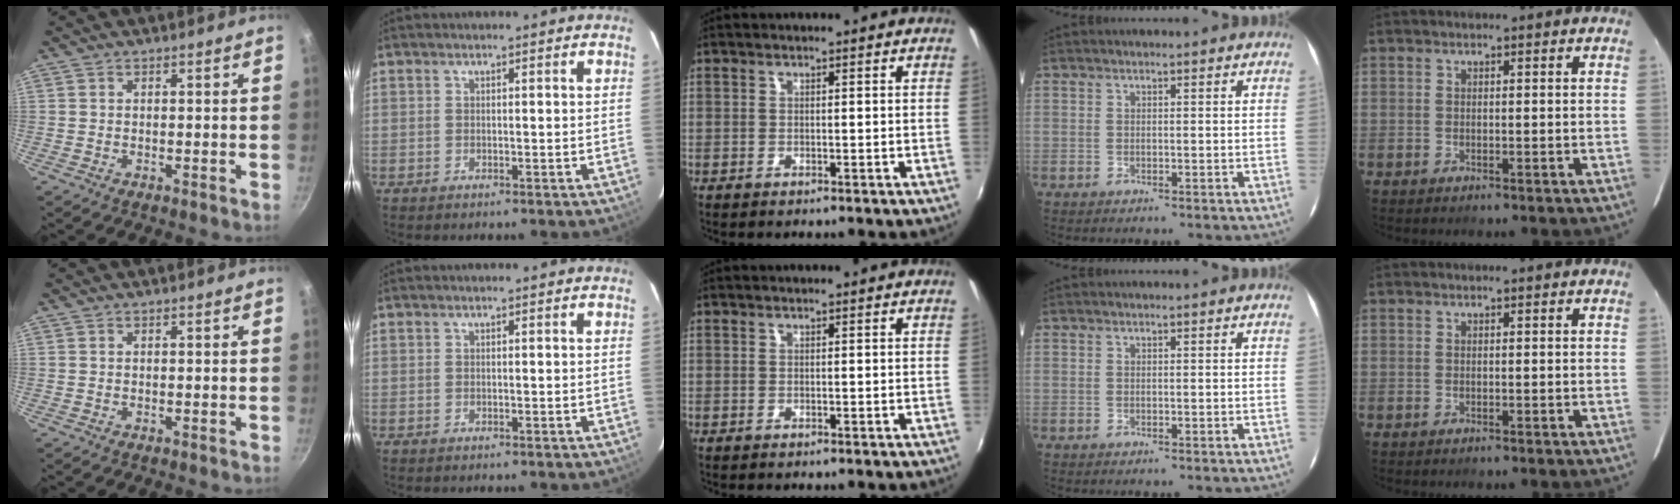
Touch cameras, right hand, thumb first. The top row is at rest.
{}